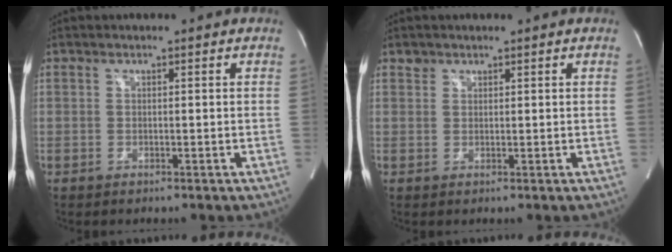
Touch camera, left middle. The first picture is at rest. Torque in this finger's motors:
{"motor_torque": [0.02, 0.02, -0.14, 0.00]}